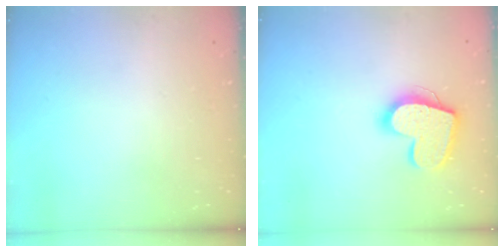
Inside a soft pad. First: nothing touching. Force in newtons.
{"total": 16.5, "press": 16.4, "slide": 1.2}